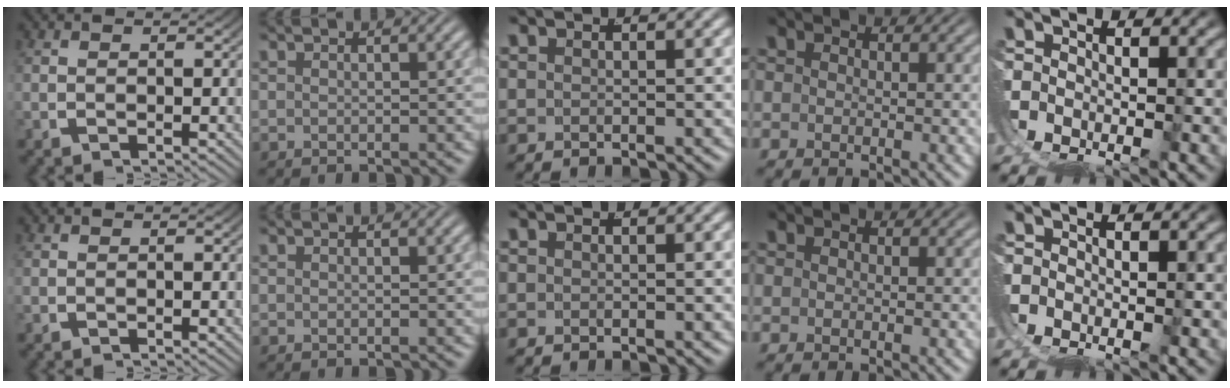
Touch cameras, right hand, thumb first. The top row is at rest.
{}